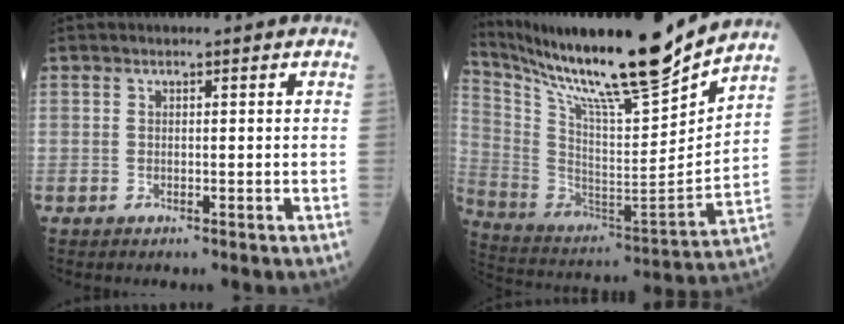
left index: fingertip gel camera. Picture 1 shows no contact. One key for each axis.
{"total": 23.1, "fx": 19.7, "fy": 0.2, "fz": 12.1, "tx": -0.226, "ty": -0.043, "tz": 0.334}